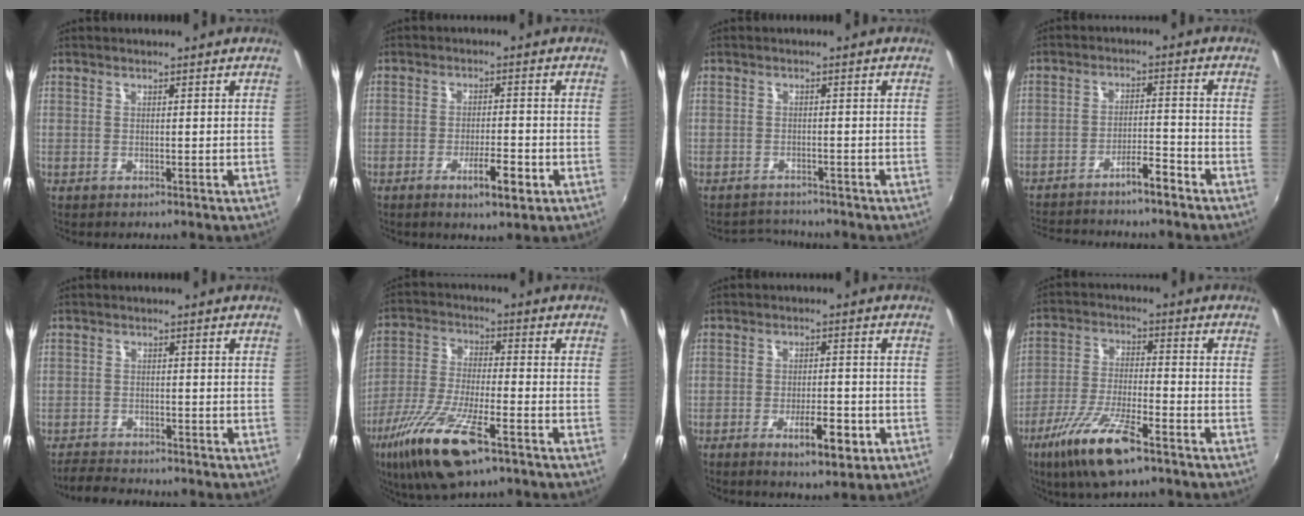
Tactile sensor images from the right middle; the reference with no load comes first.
{"total": 5.7, "force": [-2.7, 1.1, 4.9], "torque": [-0.093, -0.008, -0.040]}
{"total": 4.3, "force": [-4.2, 0.9, 0.1], "torque": [-0.017, 0.004, -0.068]}
{"total": 7.9, "force": [-7.0, 0.3, 3.5], "torque": [-0.073, 0.020, -0.115]}
{"total": 4.4, "force": [-4.2, 1.2, 0.7], "torque": [-0.036, -0.002, -0.076]}
{"total": 16.0, "force": [-9.2, 4.2, 12.5], "torque": [-0.259, -0.041, -0.178]}
{"total": 6.8, "force": [-3.1, 2.0, 5.8], "torque": [-0.105, -0.007, -0.040]}
{"total": 12.9, "force": [-8.1, 3.0, 9.7], "torque": [-0.203, -0.026, -0.153]}